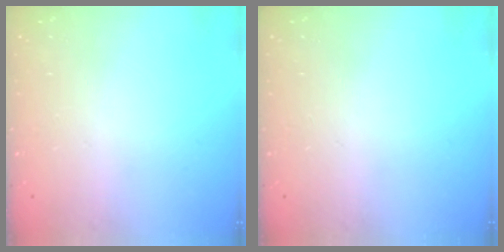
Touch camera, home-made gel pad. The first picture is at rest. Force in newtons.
{"total": 0.0}